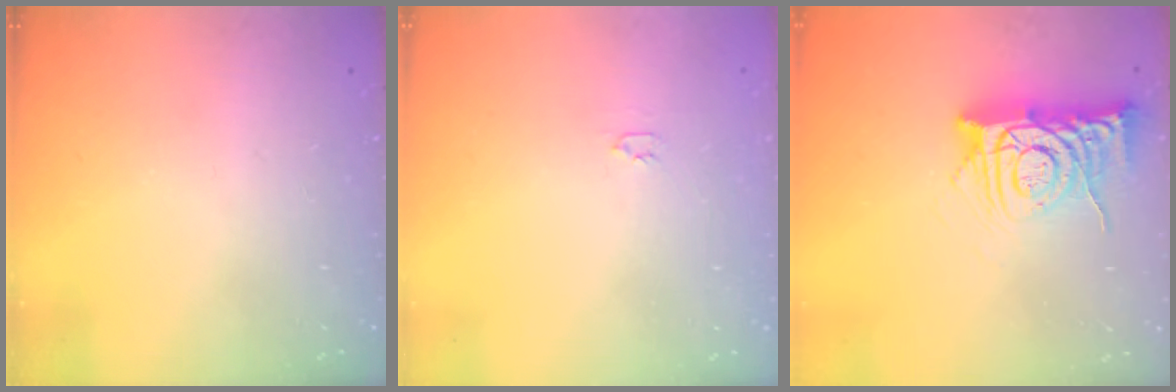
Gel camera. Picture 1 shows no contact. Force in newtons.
{"total": 2.0, "press": 2.0, "slide": 0.3}
{"total": 12.0, "press": 11.9, "slide": 1.2}